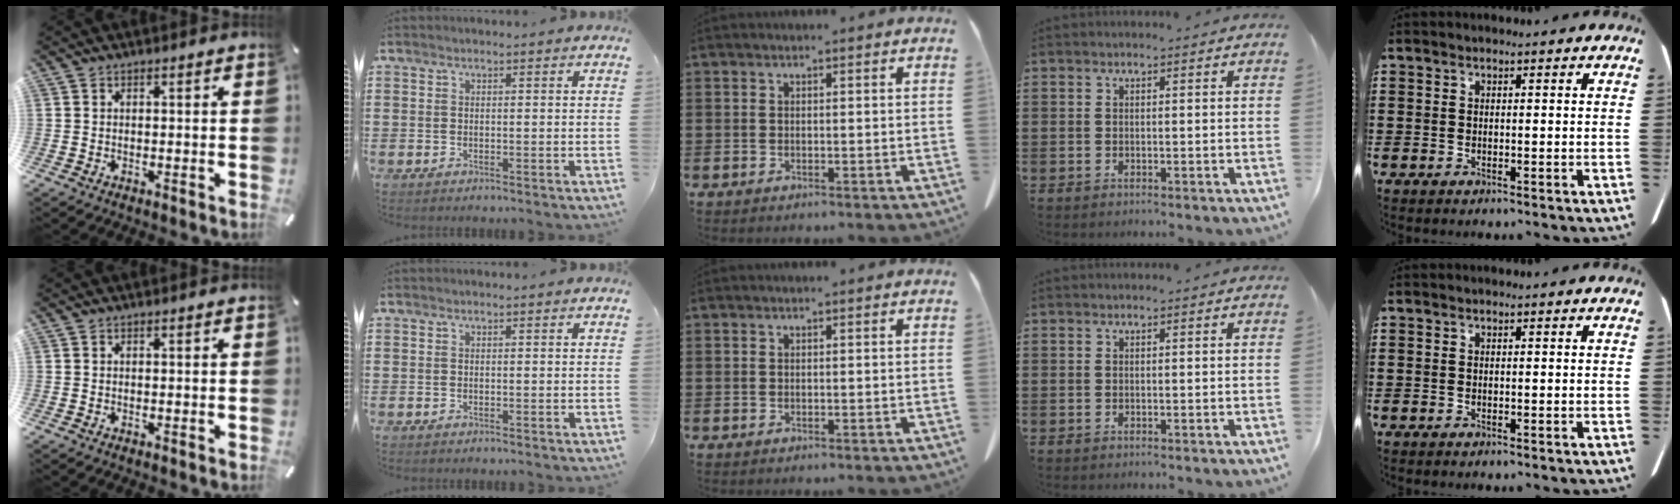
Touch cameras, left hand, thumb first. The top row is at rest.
{}